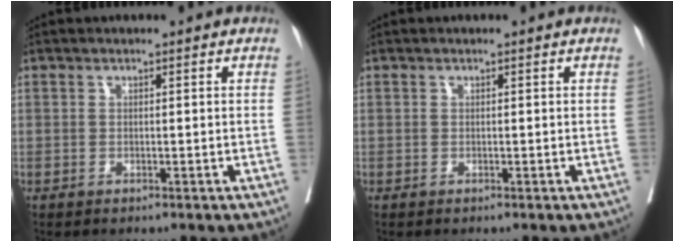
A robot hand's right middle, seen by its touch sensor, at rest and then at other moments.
{"total": 0.0}